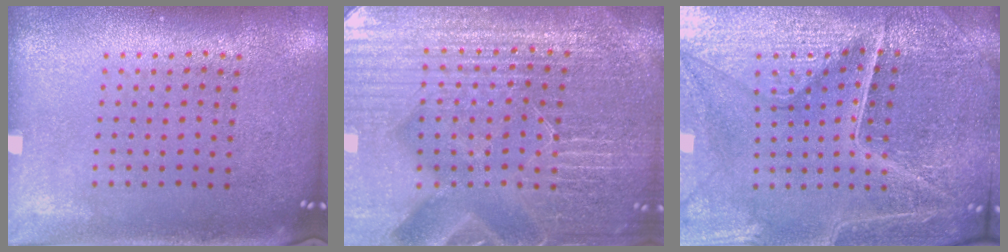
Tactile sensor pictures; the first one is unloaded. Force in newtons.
{"total": 5.8, "press": 5.3, "slide": 2.4}
{"total": 5.1, "press": 4.9, "slide": 1.4}